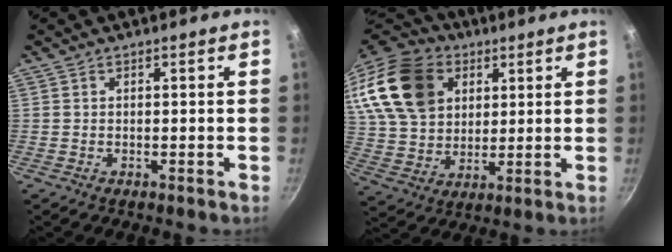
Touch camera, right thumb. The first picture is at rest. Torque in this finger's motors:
{"motor_torque": [-0.08, 2.02, 0.83, -0.56, 0.20]}